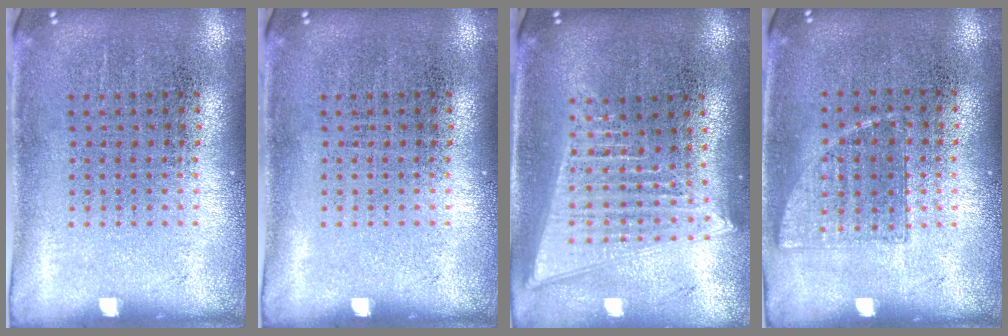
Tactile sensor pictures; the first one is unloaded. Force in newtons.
{"total": 0.0}
{"total": 2.0, "press": 1.7, "slide": 1.1}
{"total": 0.6, "press": 0.6, "slide": 0.3}